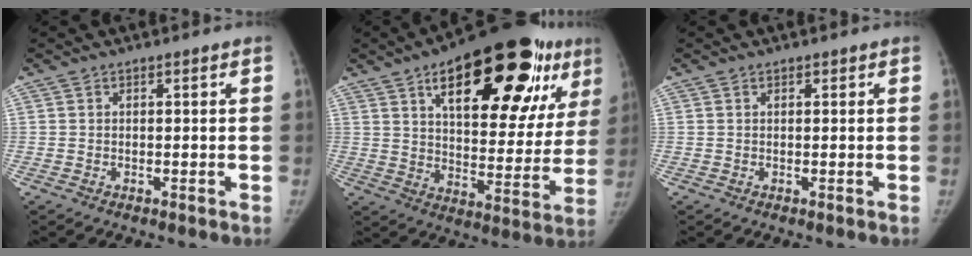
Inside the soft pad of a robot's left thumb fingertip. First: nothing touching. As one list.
[{"total": 31.5, "force": [15.4, 13.1, 24.2], "torque": [-0.311, -0.013, 0.227]}, {"total": 0.5, "force": [0.3, 0.3, 0.3], "torque": [-0.004, -0.001, 0.004]}]